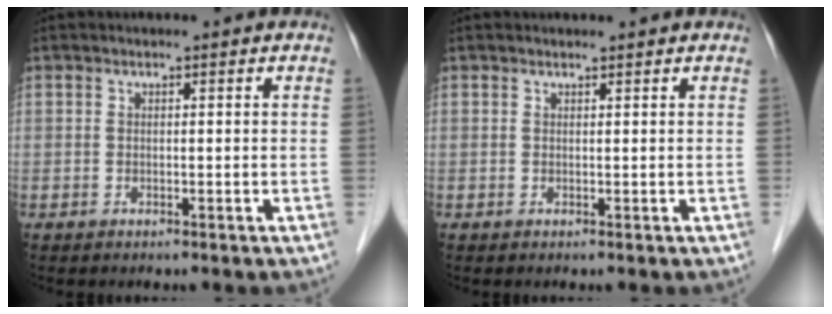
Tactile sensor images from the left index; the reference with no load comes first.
{"total": 0.8, "force": [0.8, 0.0, 0.1], "torque": [-0.010, 0.006, 0.013]}